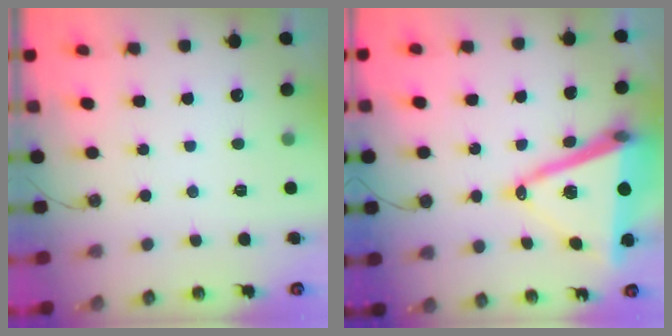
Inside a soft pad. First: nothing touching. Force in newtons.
{"total": 16.3, "press": 15.8, "slide": 4.0}